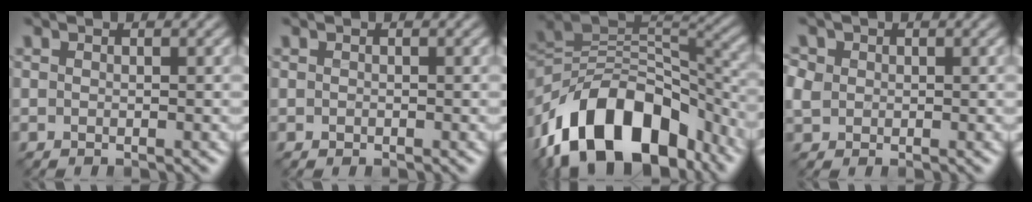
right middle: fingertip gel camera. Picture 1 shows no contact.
{"total": 0.0}
{"total": 15.3, "force": [-8.9, 8.5, 9.1], "torque": [-0.158, 0.016, -0.166]}
{"total": 1.8, "force": [0.4, 1.6, 0.7], "torque": [-0.013, 0.006, 0.002]}